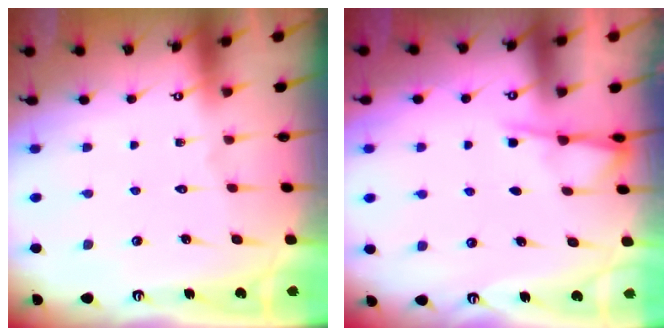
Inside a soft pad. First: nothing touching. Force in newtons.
{"total": 3.9, "press": 3.8, "slide": 0.6}